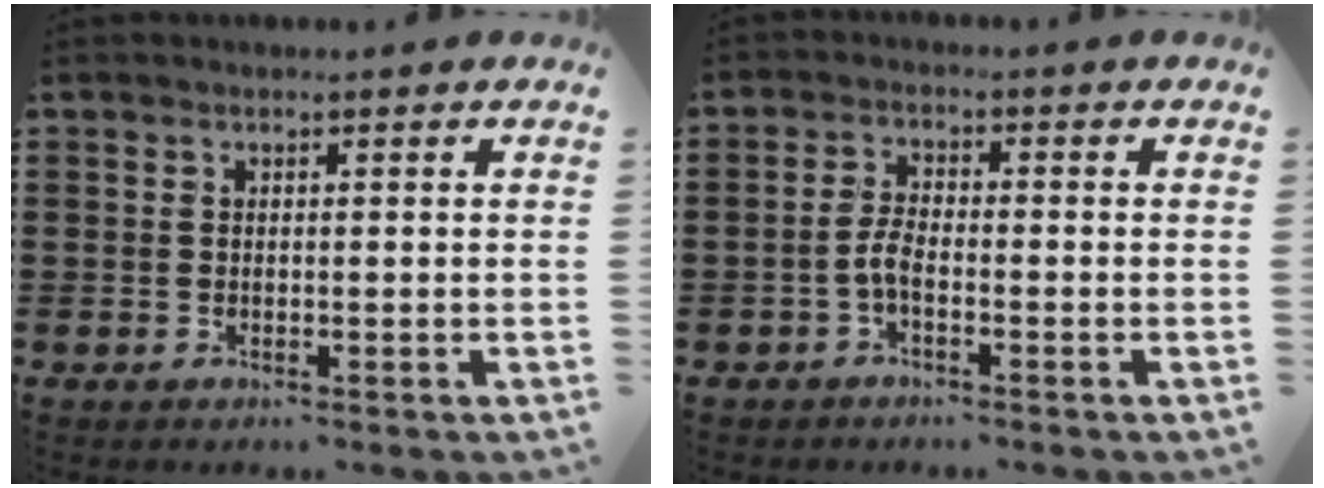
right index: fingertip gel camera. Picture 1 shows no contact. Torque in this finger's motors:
{"motor_torque": [0.44, -0.38, 0.19, 0.08]}